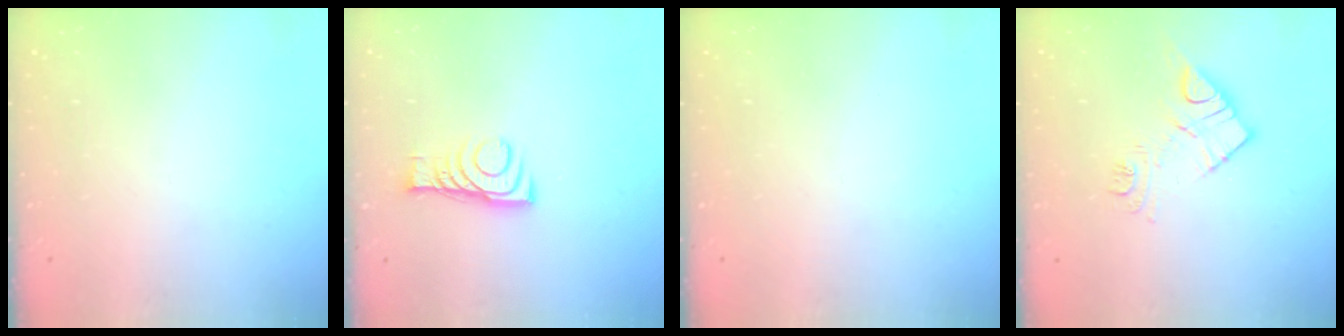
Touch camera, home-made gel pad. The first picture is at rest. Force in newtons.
{"total": 7.9, "press": 7.8, "slide": 0.4}
{"total": 0.0}
{"total": 10.7, "press": 10.7, "slide": 0.5}